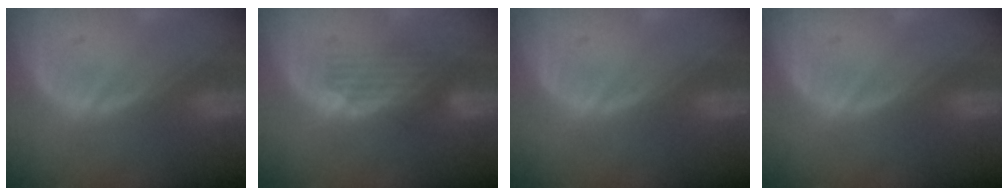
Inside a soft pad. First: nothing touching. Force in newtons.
{"total": 4.5, "press": 3.9, "slide": 2.2}
{"total": 0.0}
{"total": 0.0}